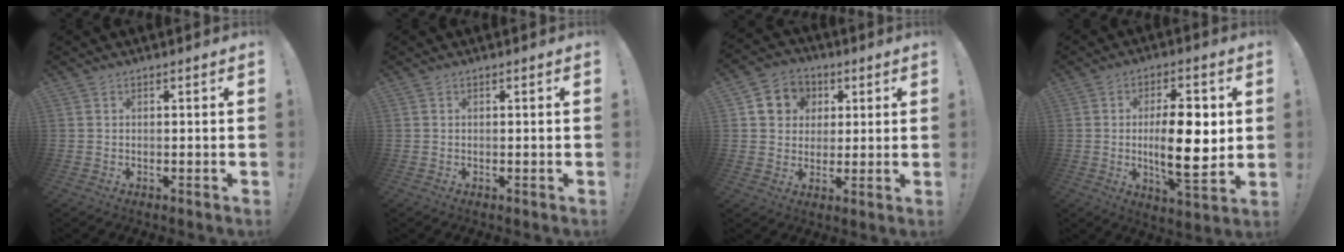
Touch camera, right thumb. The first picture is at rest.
{"total": 0.0}
{"total": 9.1, "force": [2.2, 8.4, 2.7], "torque": [-0.032, -0.005, 0.048]}
{"total": 16.0, "force": [0.6, 5.9, 14.9], "torque": [-0.234, -0.012, -0.001]}